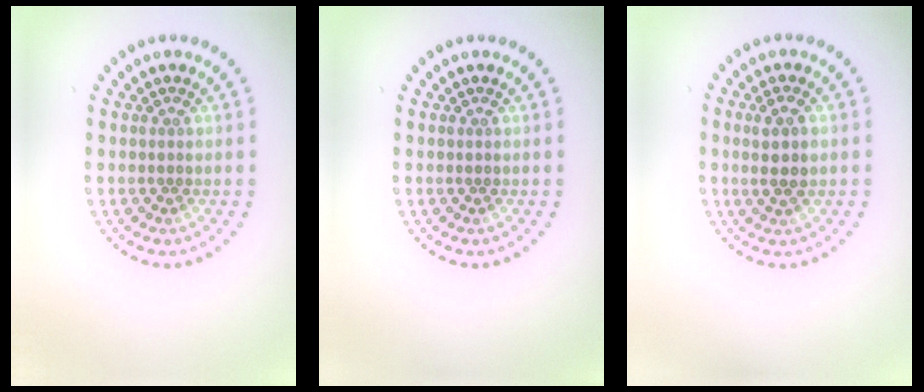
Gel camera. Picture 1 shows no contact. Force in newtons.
{"total": 0.0}
{"total": 2.4, "press": 2.2, "slide": 0.8}